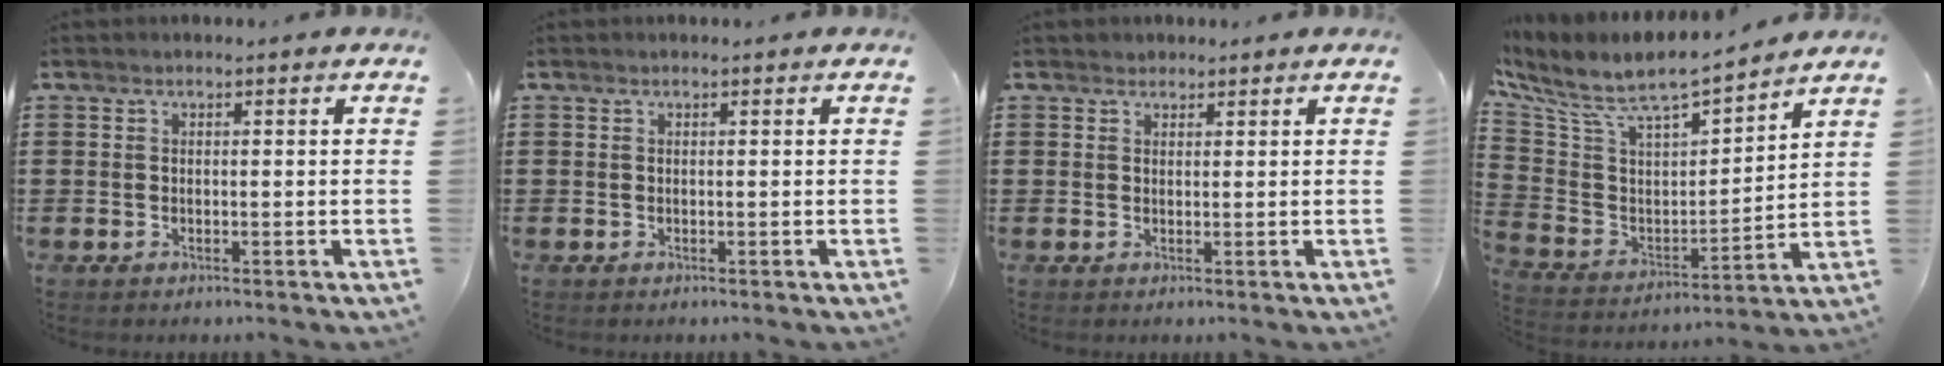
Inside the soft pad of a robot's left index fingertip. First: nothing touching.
{"total": 0.0}
{"total": 1.2, "force": [1.0, 0.6, -0.1], "torque": [-0.001, 0.003, 0.020]}
{"total": 7.2, "force": [5.8, 2.3, 3.6], "torque": [-0.102, -0.051, 0.092]}